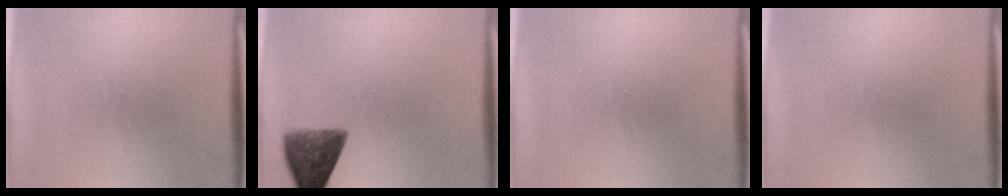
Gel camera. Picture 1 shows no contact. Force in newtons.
{"total": 7.3}
{"total": 0.0}
{"total": 0.0}